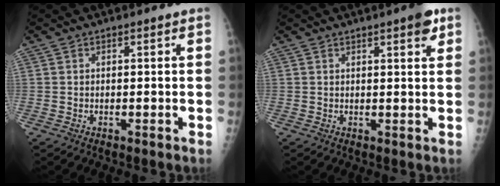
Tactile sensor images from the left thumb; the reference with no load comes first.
{"total": 3.7, "force": [2.2, 0.9, 2.9], "torque": [-0.031, -0.008, 0.025]}